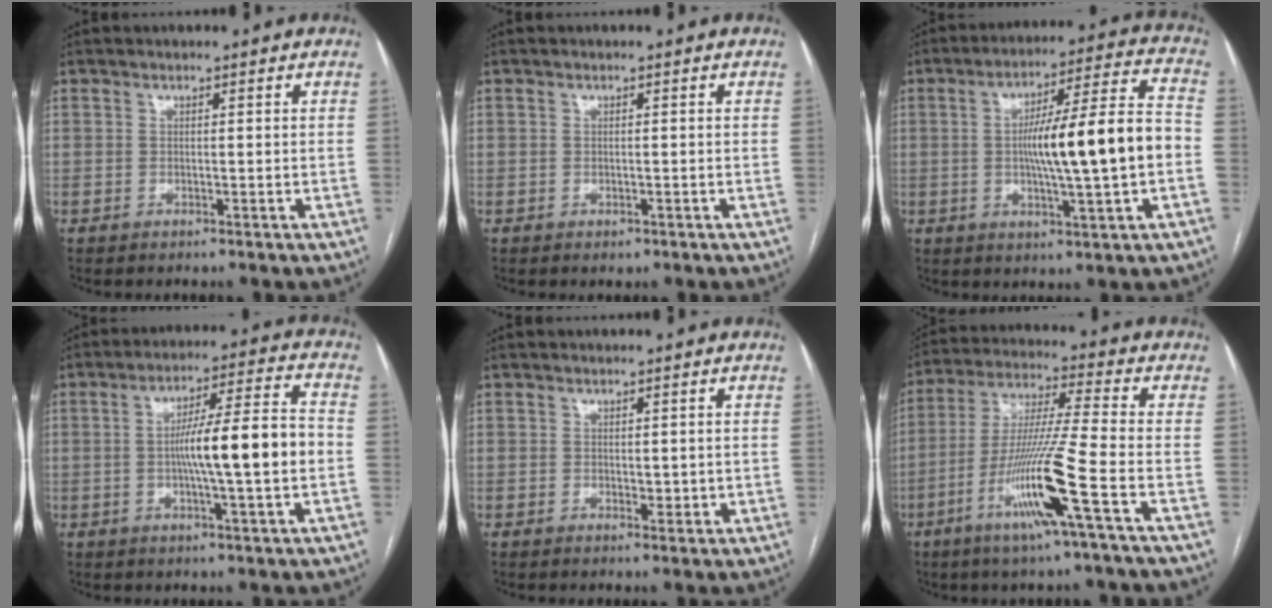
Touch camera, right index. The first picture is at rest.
{"total": 0.8, "force": [-0.4, 0.7, 0.3], "torque": [-0.004, 0.002, -0.002]}
{"total": 15.5, "force": [-1.4, 0.7, 15.4], "torque": [-0.246, 0.016, -0.021]}
{"total": 12.4, "force": [-1.2, 0.3, 12.3], "torque": [-0.200, 0.014, -0.022]}
{"total": 1.7, "force": [0.2, 1.0, 1.4], "torque": [-0.016, -0.005, 0.007]}
{"total": 13.9, "force": [-5.7, -1.5, 12.5], "torque": [-0.251, -0.018, -0.113]}